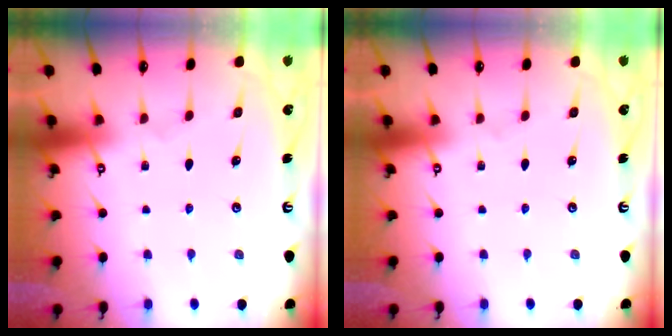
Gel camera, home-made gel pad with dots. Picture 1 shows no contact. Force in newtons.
{"total": 0.0}